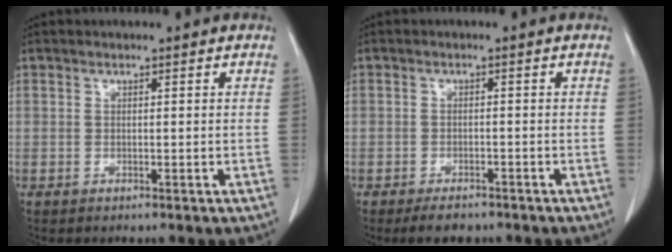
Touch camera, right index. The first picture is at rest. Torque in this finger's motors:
{"motor_torque": [-1.18, 0.17, -0.84, -0.18]}